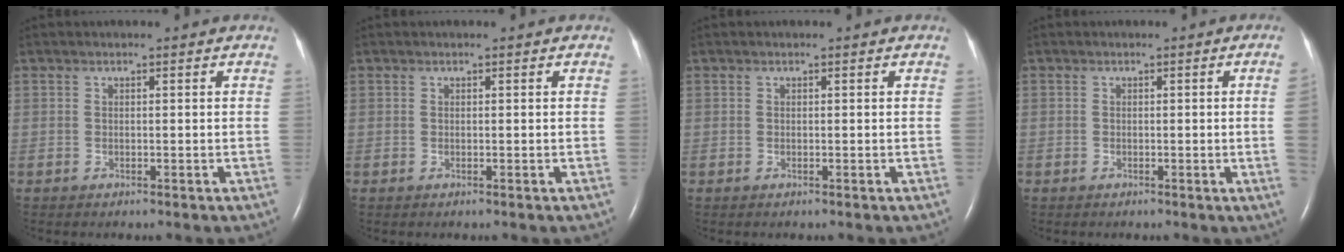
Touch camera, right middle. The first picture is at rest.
{"total": 0.0}
{"total": 0.0}
{"total": 2.2, "force": [-0.3, -0.9, 2.0], "torque": [-0.023, -0.002, -0.004]}